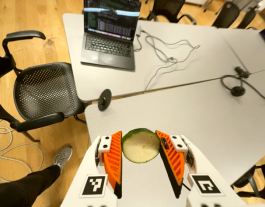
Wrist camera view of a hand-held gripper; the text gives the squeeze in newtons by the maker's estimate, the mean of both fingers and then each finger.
{"total": 8.3, "left": 8.0, "right": 8.6}